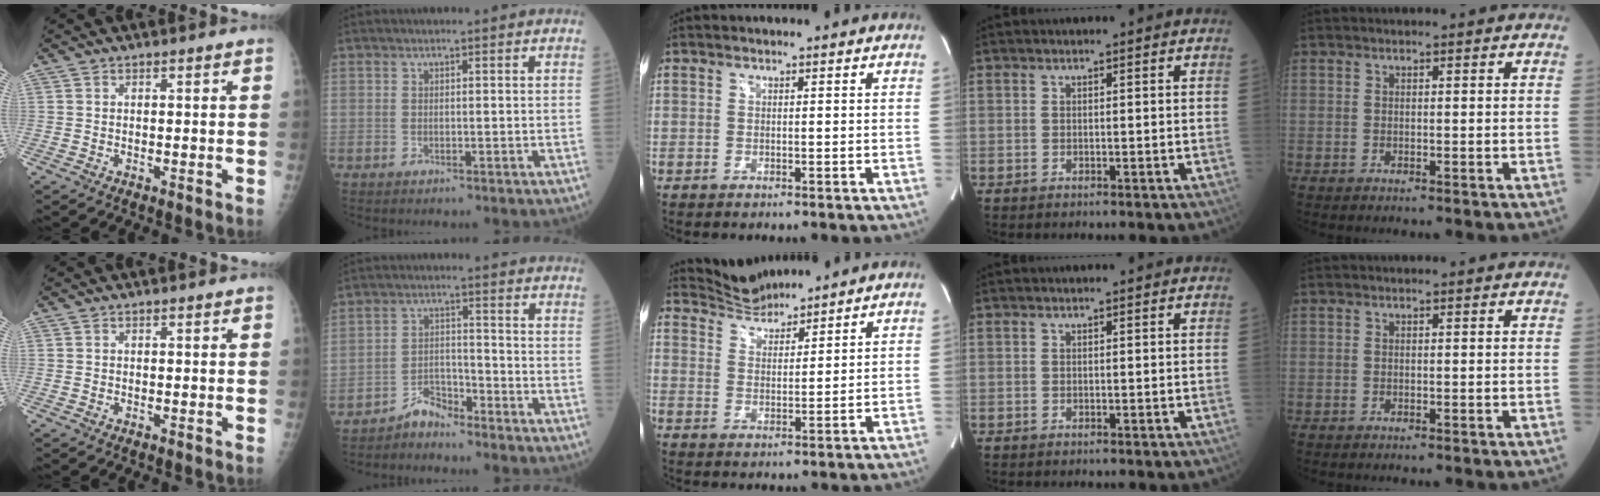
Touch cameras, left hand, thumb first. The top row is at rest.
{"index": {"total": 3.9, "force": [-3.7, 1.0, 0.5], "torque": [-0.007, -0.004, -0.070]}, "middle": {"total": 5.6, "force": [5.6, 0.5, 0.0], "torque": [-0.009, 0.013, 0.111]}}